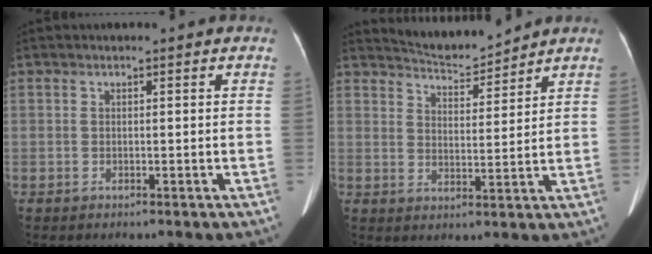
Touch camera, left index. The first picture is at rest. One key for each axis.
{"total": 6.4, "fx": 6.4, "fy": 0.0, "fz": 0.7, "tx": -0.020, "ty": 0.001, "tz": 0.111}